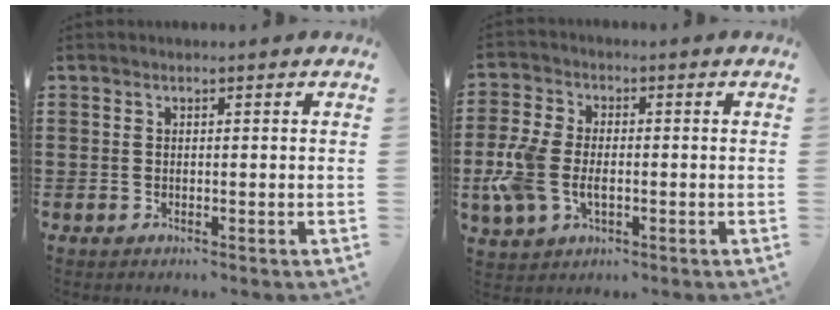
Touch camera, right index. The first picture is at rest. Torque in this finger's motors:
{"motor_torque": [0.83, -0.52, 0.33, 0.17]}